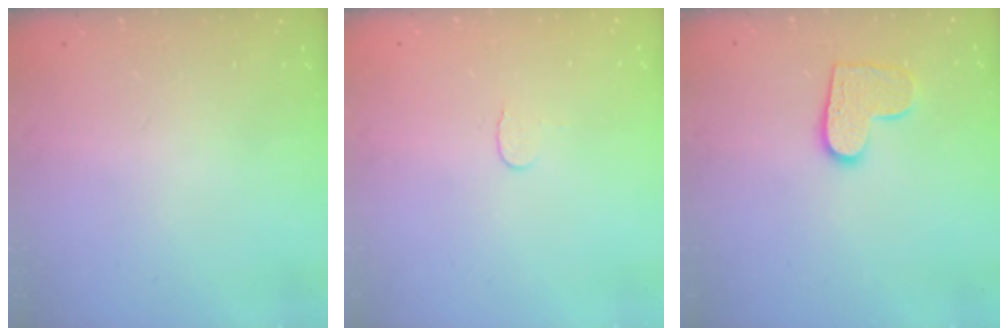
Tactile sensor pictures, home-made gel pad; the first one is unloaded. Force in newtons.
{"total": 3.5, "press": 3.5, "slide": 0.4}
{"total": 9.8, "press": 9.8, "slide": 0.3}